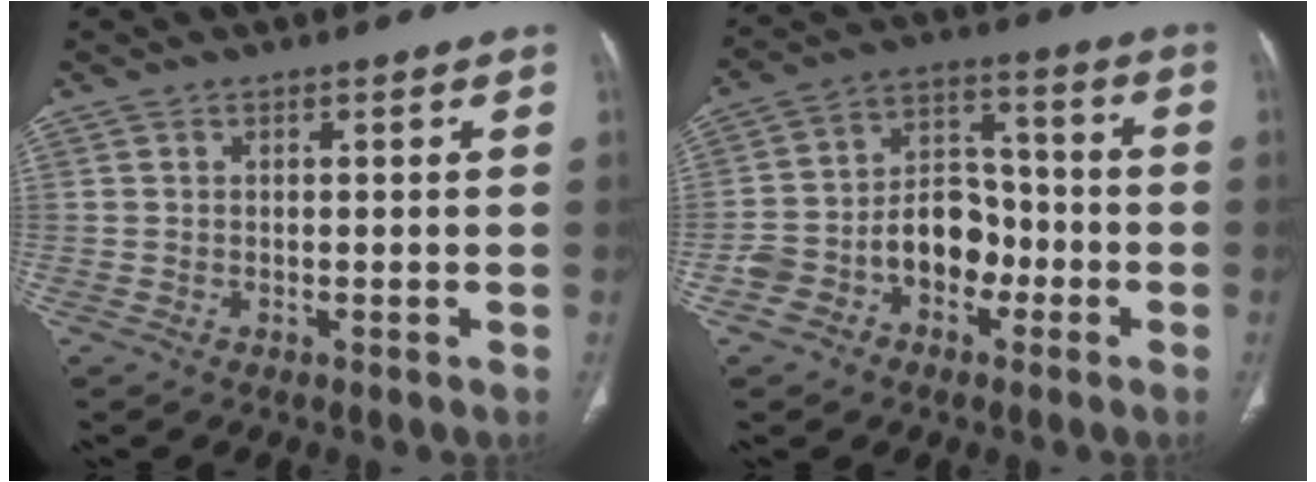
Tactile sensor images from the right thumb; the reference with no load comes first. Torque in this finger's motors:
{"motor_torque": [1.87, 1.24, 1.11, -0.70, 0.14]}